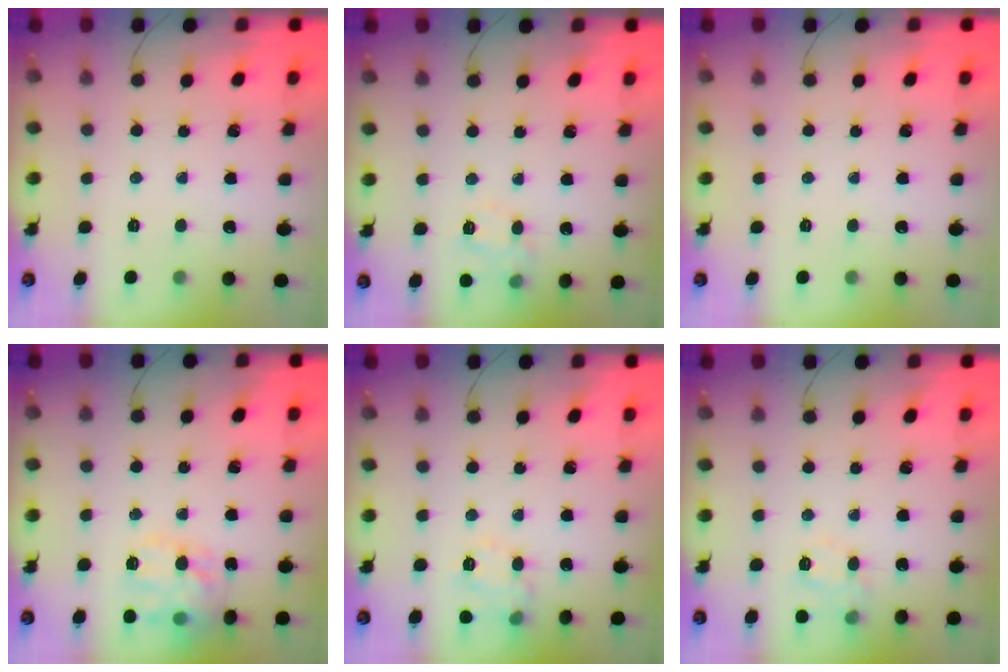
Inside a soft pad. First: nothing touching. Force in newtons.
{"total": 9.5, "press": 9.4, "slide": 1.0}
{"total": 0.0}
{"total": 14.8, "press": 14.8, "slide": 0.8}
{"total": 10.7, "press": 10.7, "slide": 0.5}
{"total": 9.5, "press": 9.4, "slide": 1.0}